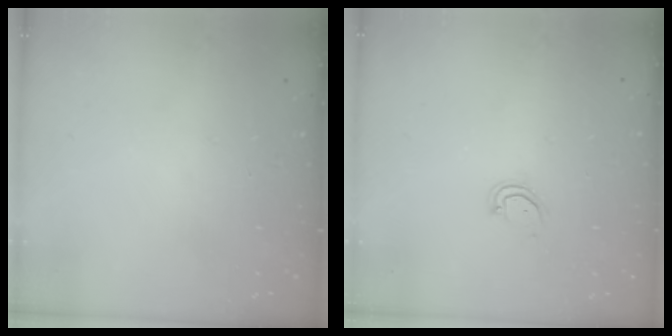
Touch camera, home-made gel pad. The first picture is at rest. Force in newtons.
{"total": 2.5, "press": 2.5, "slide": 0.1}